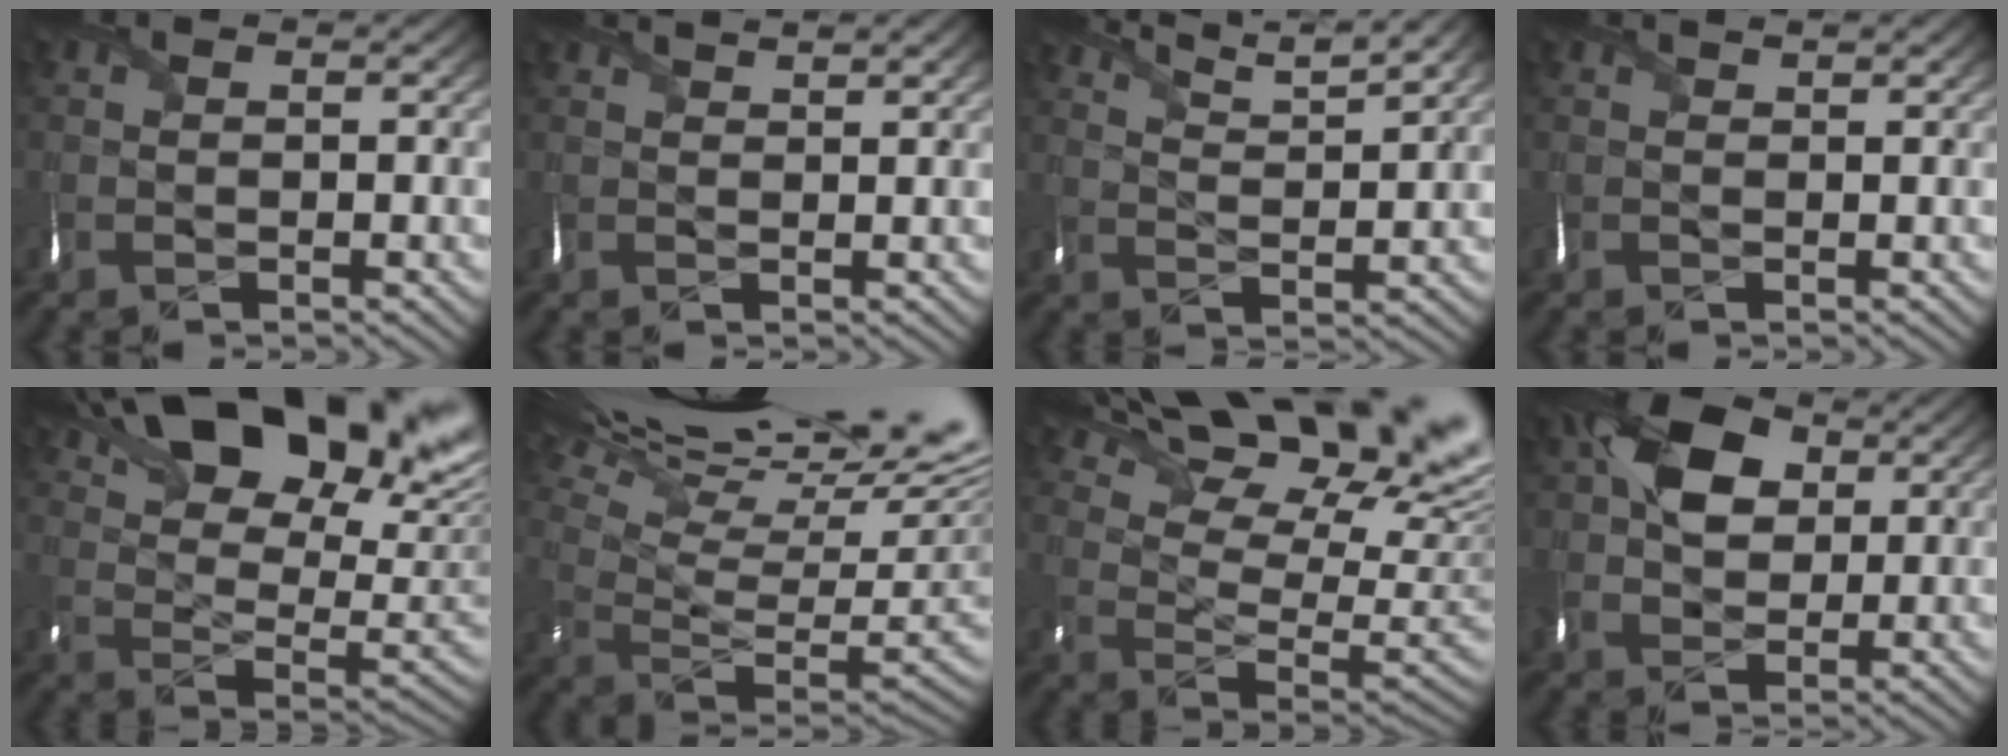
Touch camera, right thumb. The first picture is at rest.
{"total": 2.5, "force": [2.3, 0.1, 1.1], "torque": [-0.024, 0.004, 0.037]}
{"total": 6.2, "force": [5.3, 0.6, 3.0], "torque": [-0.066, 0.009, 0.098]}
{"total": 1.5, "force": [1.4, 0.0, 0.6], "torque": [-0.014, 0.002, 0.024]}
{"total": 21.3, "force": [12.3, 10.2, 14.2], "torque": [-0.217, 0.050, 0.186]}
{"total": 19.9, "force": [11.0, 6.9, 15.0], "torque": [-0.245, 0.071, 0.204]}
{"total": 20.3, "force": [12.6, 8.0, 13.8], "torque": [-0.217, 0.050, 0.194]}
{"total": 9.1, "force": [2.4, 6.5, 5.8], "torque": [-0.118, 0.012, 0.034]}